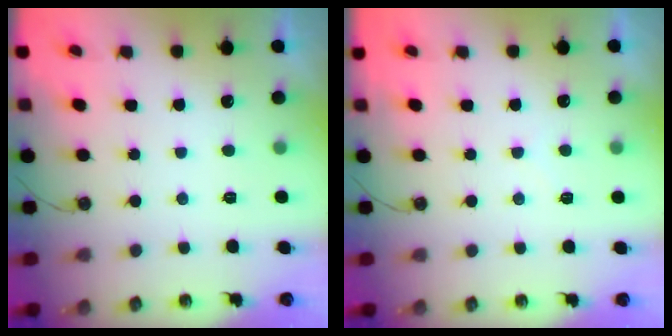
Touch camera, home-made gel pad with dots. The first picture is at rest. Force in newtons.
{"total": 4.4, "press": 4.3, "slide": 0.5}